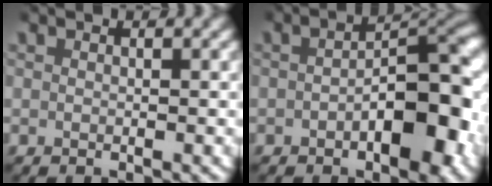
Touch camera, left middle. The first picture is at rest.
{"total": 7.7, "force": [-1.6, 3.3, 6.7], "torque": [-0.085, 0.008, -0.022]}